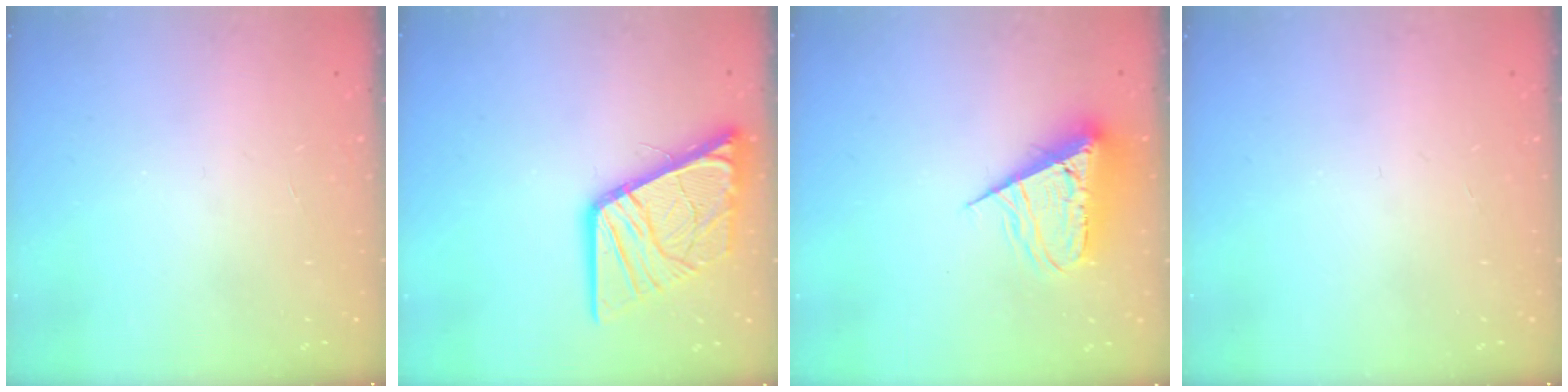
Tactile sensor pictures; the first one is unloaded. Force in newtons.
{"total": 16.0, "press": 15.9, "slide": 2.1}
{"total": 9.9, "press": 9.8, "slide": 0.7}
{"total": 0.0}